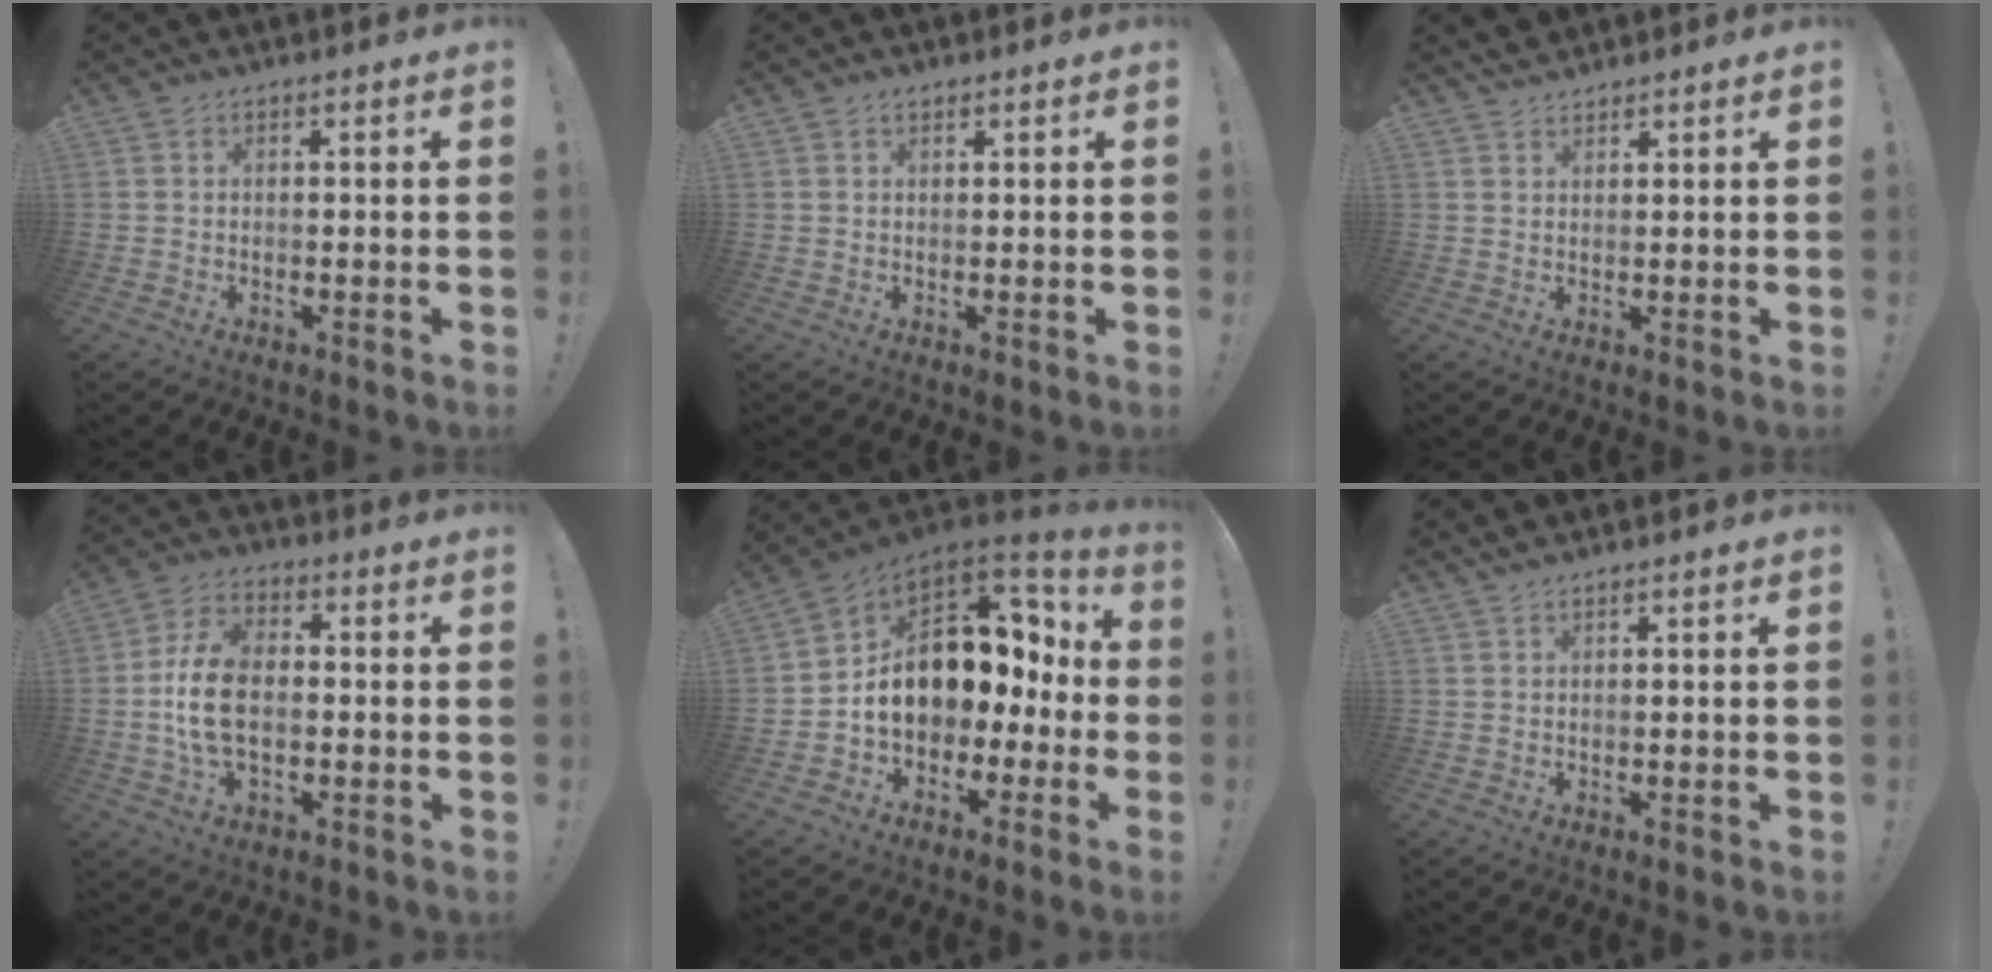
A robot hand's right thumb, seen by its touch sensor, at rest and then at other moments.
{"total": 0.8, "force": [0.6, 0.4, 0.3], "torque": [-0.004, -0.001, 0.012]}
{"total": 2.7, "force": [2.4, 1.1, 0.5], "torque": [-0.012, -0.012, 0.048]}
{"total": 12.4, "force": [-1.3, 7.5, 9.8], "torque": [-0.186, 0.002, -0.021]}
{"total": 15.4, "force": [1.5, 11.5, 10.2], "torque": [-0.145, -0.007, 0.049]}
{"total": 0.9, "force": [0.8, -0.1, 0.5], "torque": [-0.018, 0.002, 0.015]}